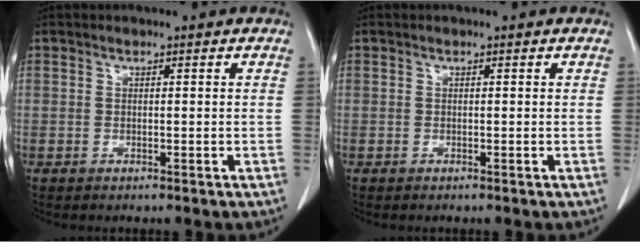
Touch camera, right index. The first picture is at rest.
{"total": 0.0}